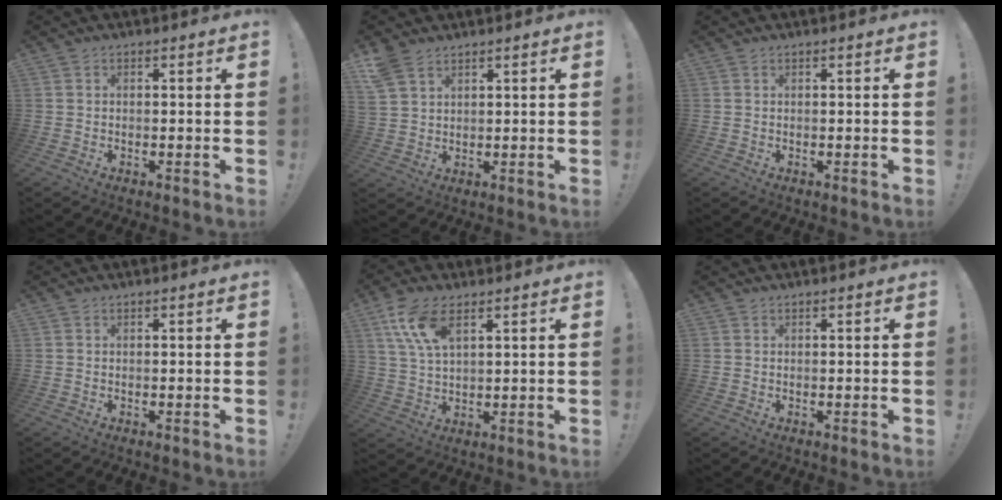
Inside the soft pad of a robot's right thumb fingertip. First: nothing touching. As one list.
[{"total": 6.0, "force": [4.1, 3.5, 2.6], "torque": [-0.053, -0.011, 0.084]}, {"total": 0.0}, {"total": 0.0}, {"total": 10.0, "force": [5.3, 4.6, 7.2], "torque": [-0.136, -0.014, 0.099]}, {"total": 0.0}]